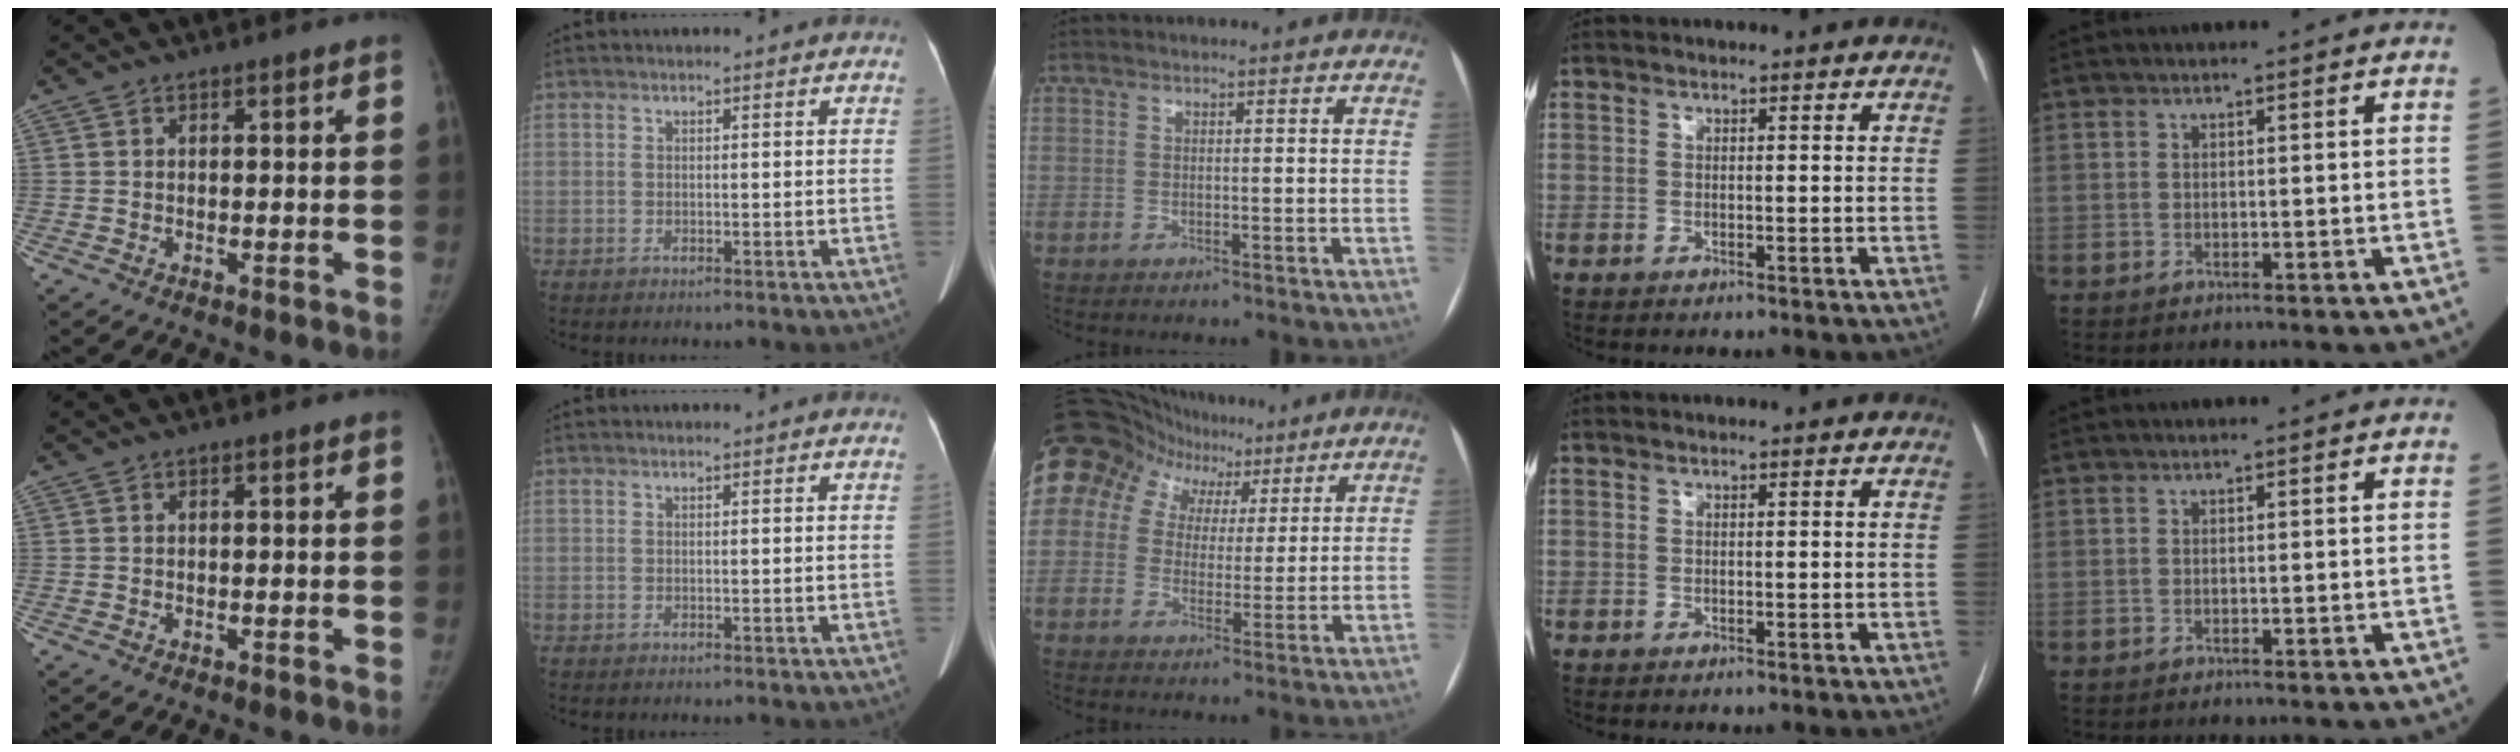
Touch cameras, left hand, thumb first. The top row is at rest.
{"middle": {"total": 10.8, "force": [6.3, 8.1, 3.3], "torque": [-0.058, 0.046, 0.099]}}